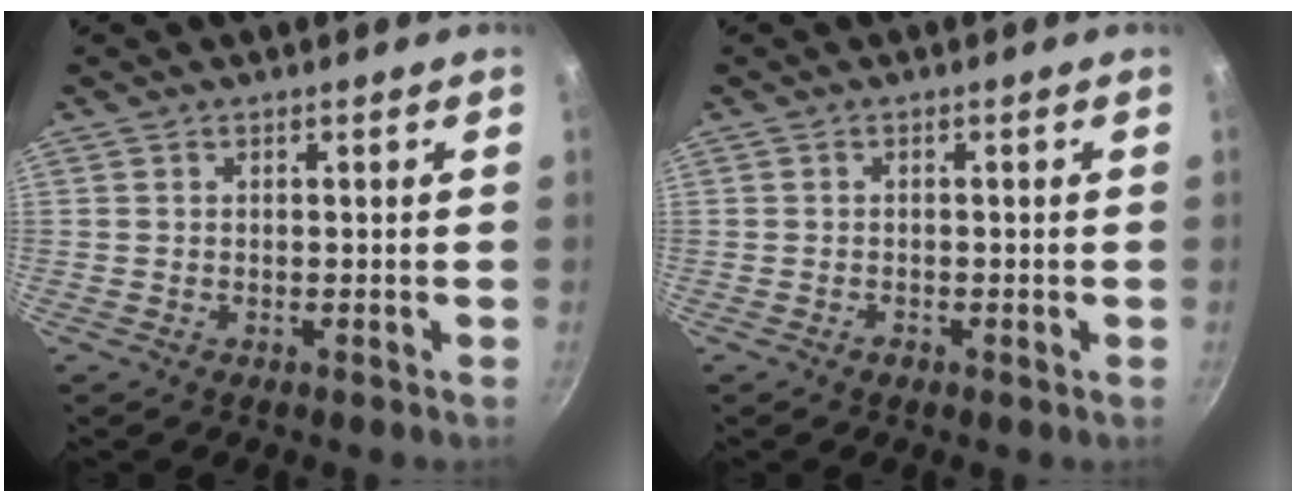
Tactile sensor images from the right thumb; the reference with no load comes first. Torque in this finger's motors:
{"motor_torque": [1.19, 0.06, 0.63, -0.27, 0.00]}